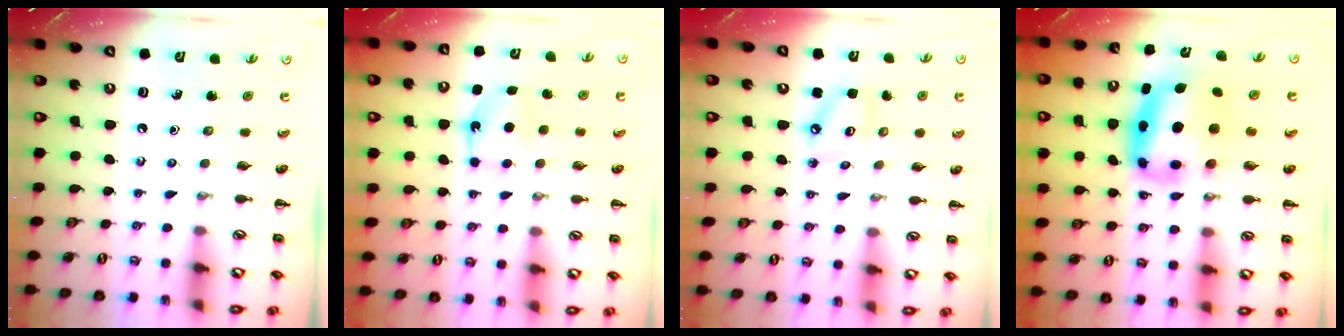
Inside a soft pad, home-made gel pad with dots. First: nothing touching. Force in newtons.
{"total": 6.2, "press": 5.9, "slide": 1.9}
{"total": 5.5, "press": 5.4, "slide": 0.7}
{"total": 6.6, "press": 6.4, "slide": 1.6}